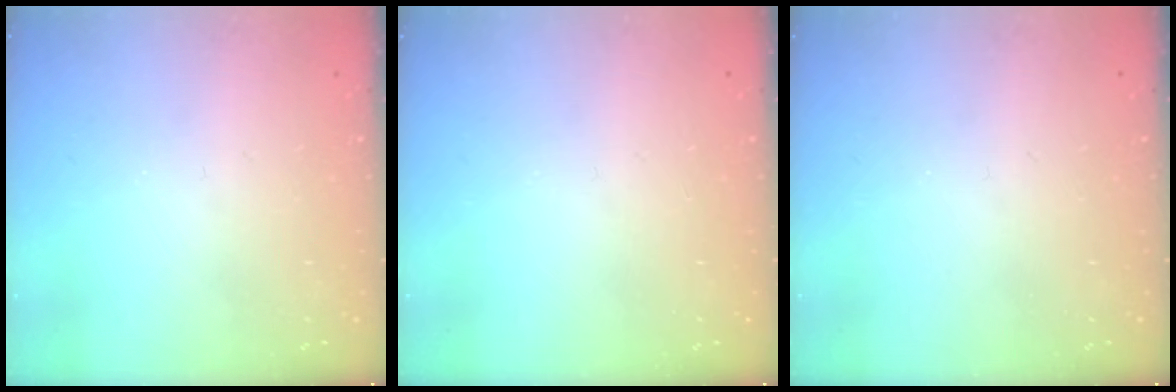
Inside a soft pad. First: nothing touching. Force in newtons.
{"total": 0.0}
{"total": 0.0}